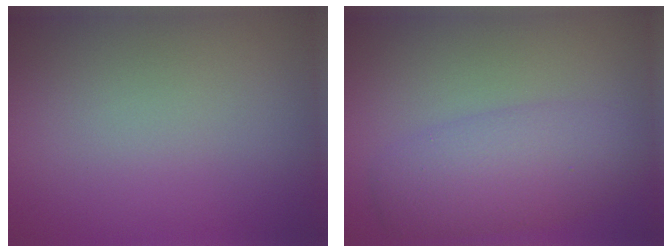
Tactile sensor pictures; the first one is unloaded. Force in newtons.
{"total": 4.9, "press": 4.9, "slide": 0.1}